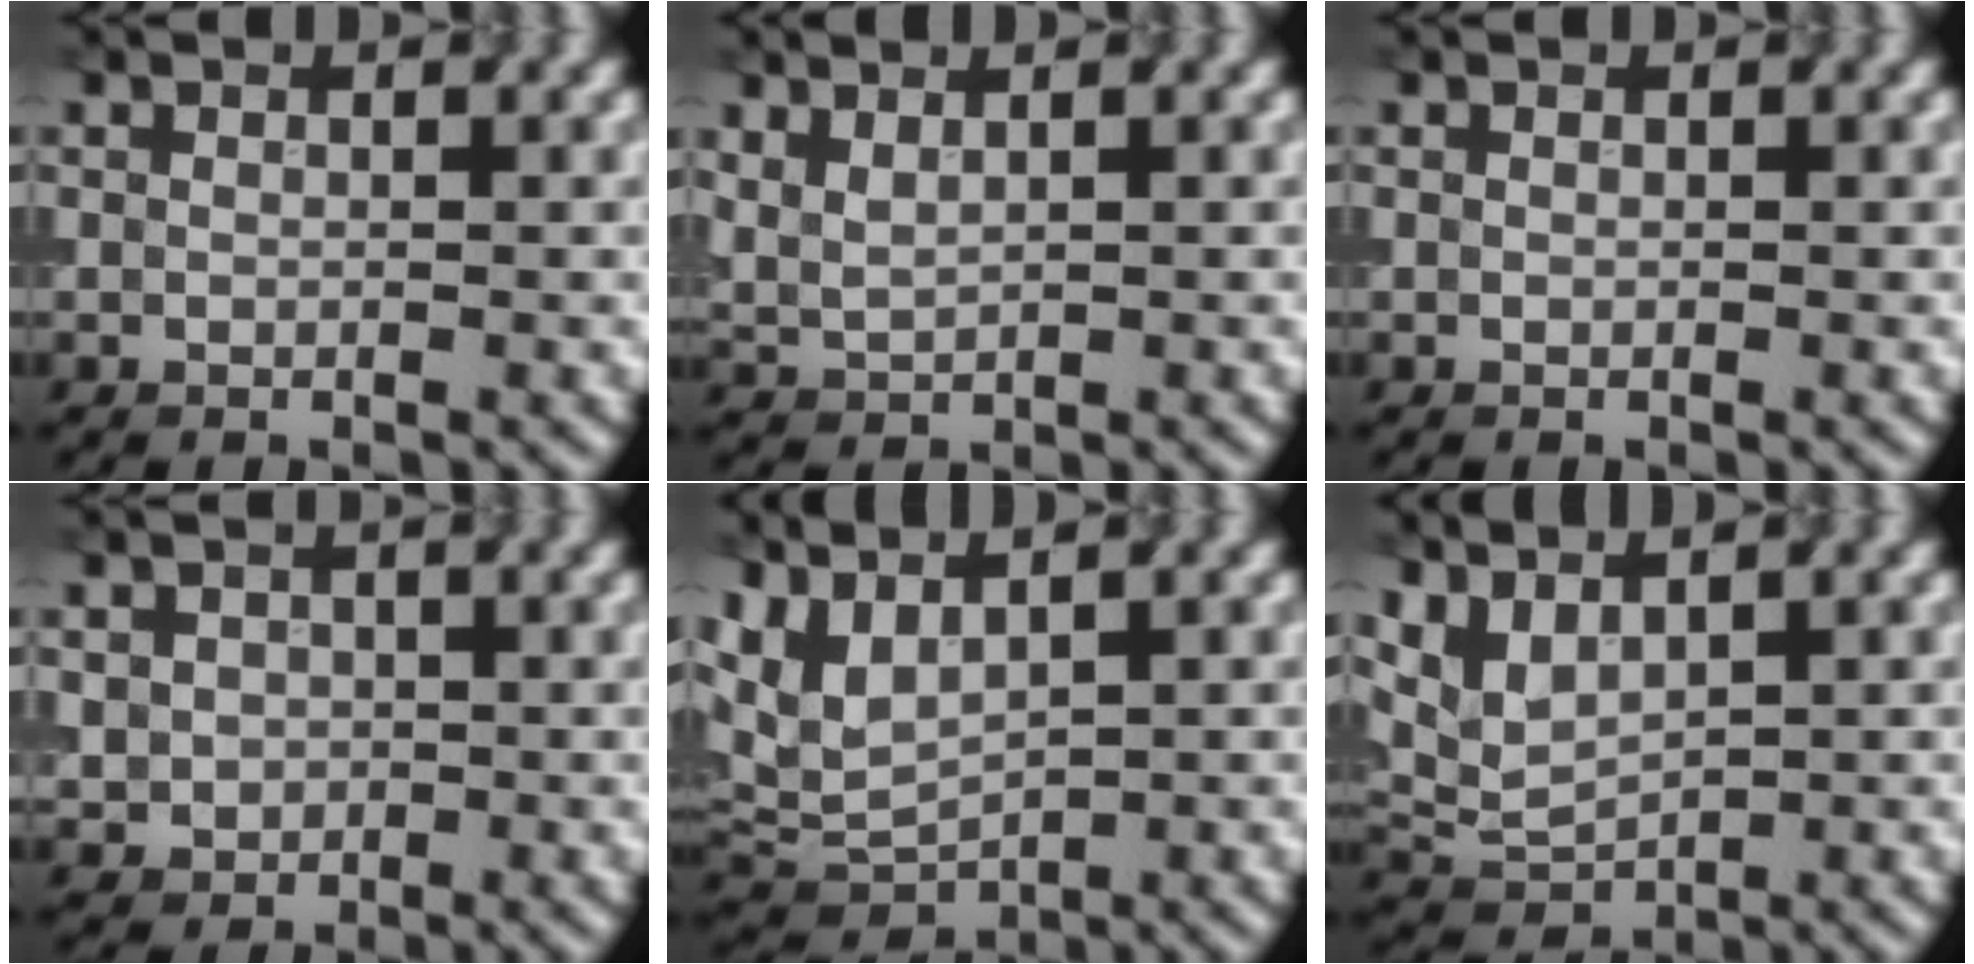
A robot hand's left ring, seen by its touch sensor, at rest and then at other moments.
{"total": 1.7, "force": [1.2, 0.7, 0.9], "torque": [-0.024, -0.002, 0.032]}
{"total": 0.0}
{"total": 2.1, "force": [-0.1, 2.0, 0.7], "torque": [-0.008, -0.004, 0.000]}
{"total": 4.1, "force": [1.7, 2.1, 3.1], "torque": [-0.081, -0.003, 0.041]}
{"total": 3.3, "force": [1.9, 1.6, 2.2], "torque": [-0.057, -0.002, 0.047]}